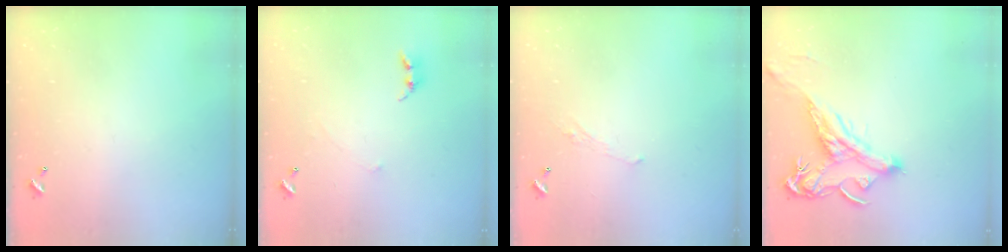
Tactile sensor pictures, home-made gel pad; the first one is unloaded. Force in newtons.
{"total": 1.1, "press": 1.1, "slide": 0.3}
{"total": 1.8, "press": 1.7, "slide": 0.7}
{"total": 1.4, "press": 0.8, "slide": 1.1}